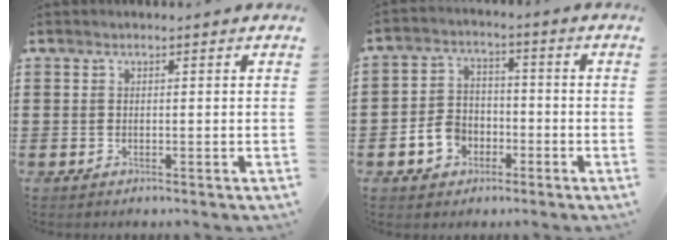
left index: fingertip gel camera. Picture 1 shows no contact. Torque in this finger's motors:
{"motor_torque": [0.35, 0.20, 0.22, 0.05]}